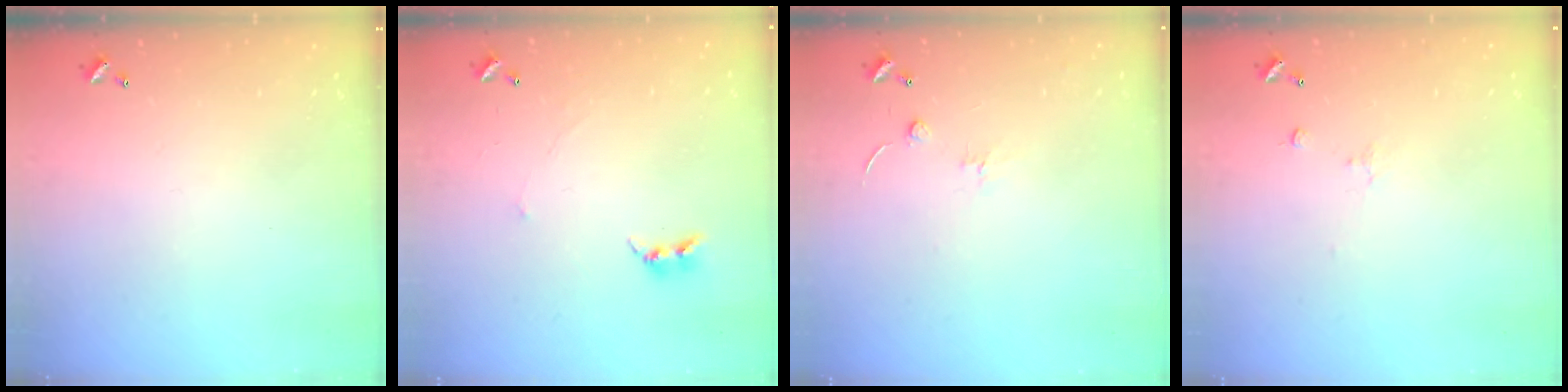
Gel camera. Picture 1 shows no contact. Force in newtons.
{"total": 2.7, "press": 2.7, "slide": 0.3}
{"total": 1.3, "press": 1.2, "slide": 0.5}
{"total": 1.1, "press": 0.9, "slide": 0.5}